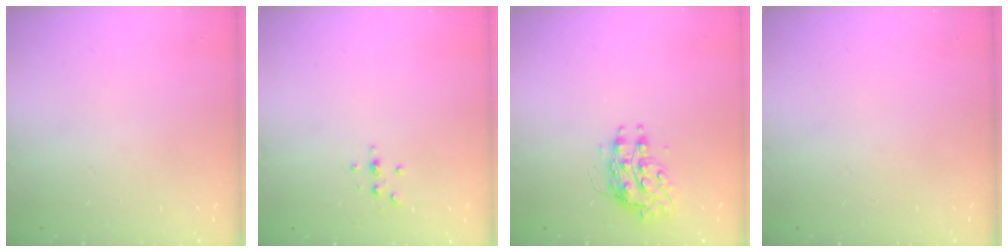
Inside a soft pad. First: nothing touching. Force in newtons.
{"total": 2.3, "press": 2.2, "slide": 0.2}
{"total": 8.3, "press": 8.2, "slide": 0.6}
{"total": 0.0}